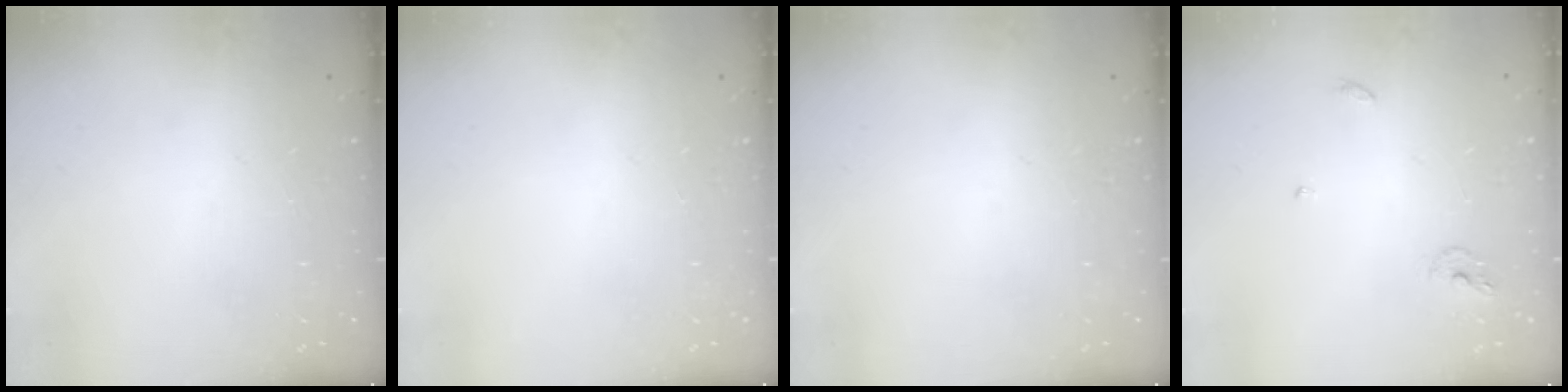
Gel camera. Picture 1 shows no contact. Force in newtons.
{"total": 0.0}
{"total": 0.0}
{"total": 5.2, "press": 5.2, "slide": 0.4}